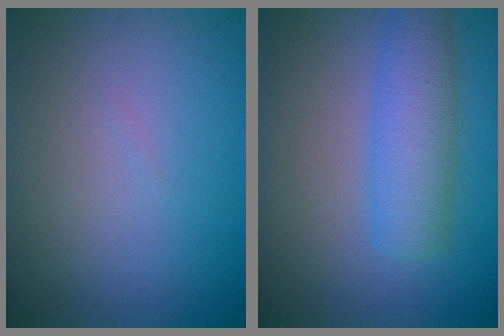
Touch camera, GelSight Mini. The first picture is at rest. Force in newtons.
{"total": 4.6, "press": 4.6, "slide": 0.2}